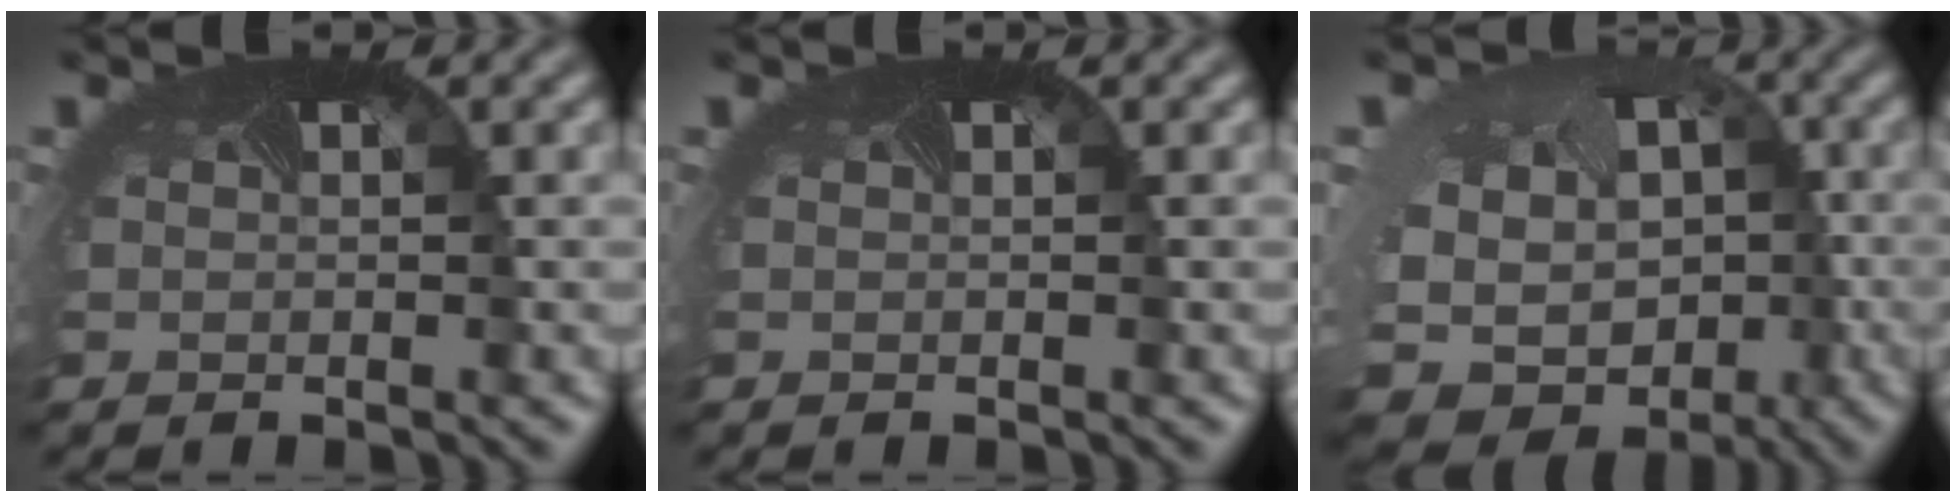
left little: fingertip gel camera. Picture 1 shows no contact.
{"total": 0.0}
{"total": 15.1, "force": [-3.6, 11.9, 8.5], "torque": [-0.173, -0.041, -0.038]}